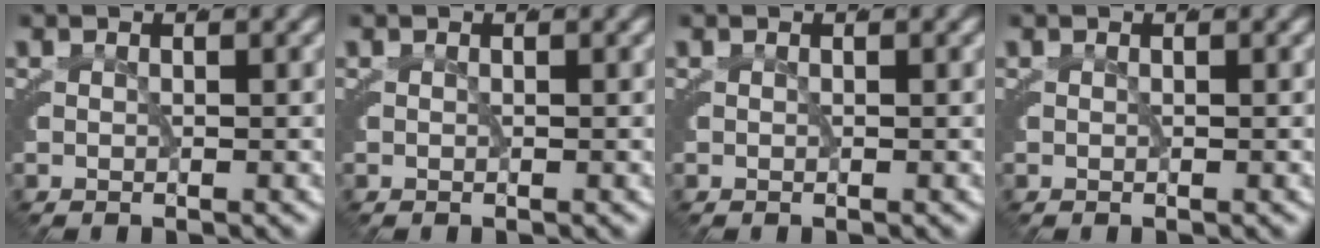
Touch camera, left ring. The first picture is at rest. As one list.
[{"total": 0.0}, {"total": 0.0}, {"total": 0.0}]